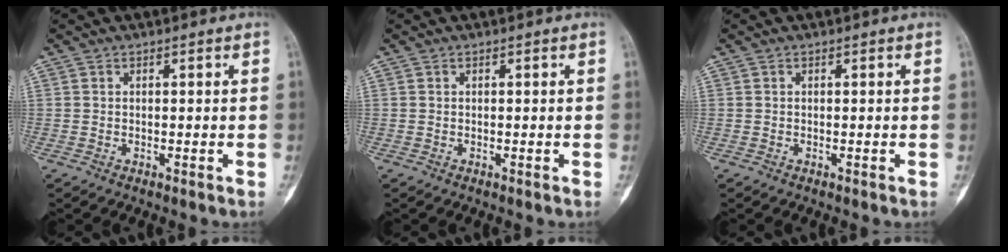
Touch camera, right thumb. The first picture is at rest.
{"total": 0.0}
{"total": 0.0}